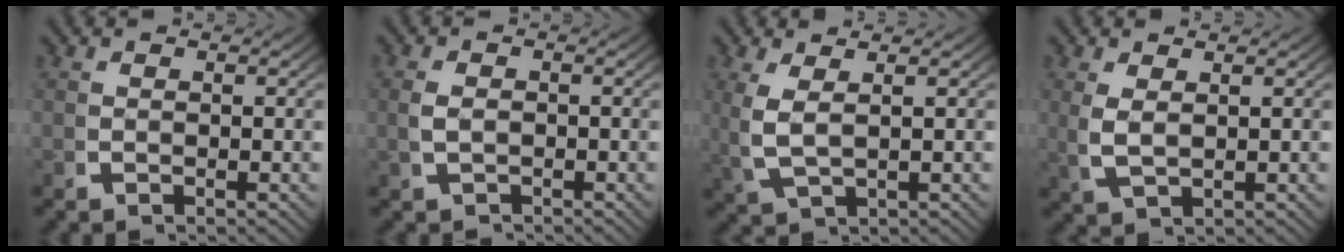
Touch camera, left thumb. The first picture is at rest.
{"total": 1.8, "force": [-1.2, 1.0, 1.0], "torque": [-0.027, -0.011, -0.011]}
{"total": 3.4, "force": [1.1, 1.5, 2.9], "torque": [-0.083, -0.009, 0.036]}
{"total": 2.4, "force": [0.9, 1.0, 2.0], "torque": [-0.057, -0.010, 0.031]}